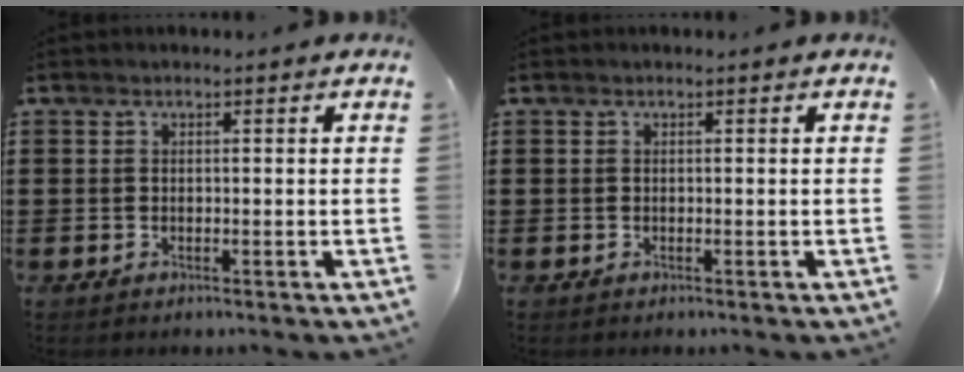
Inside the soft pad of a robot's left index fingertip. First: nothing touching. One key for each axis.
{"total": 0.0}